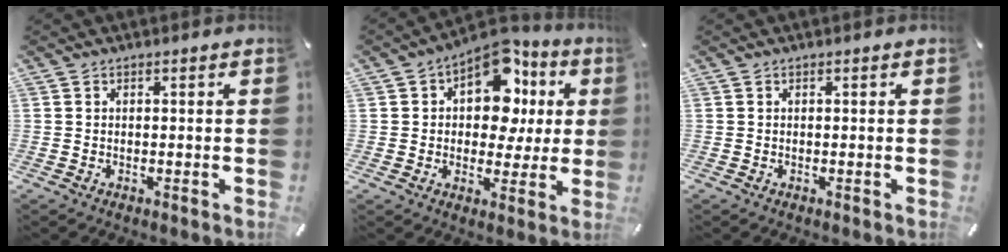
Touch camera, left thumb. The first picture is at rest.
{"total": 13.6, "force": [5.7, 9.1, 8.4], "torque": [-0.124, -0.040, 0.101]}
{"total": 0.0}